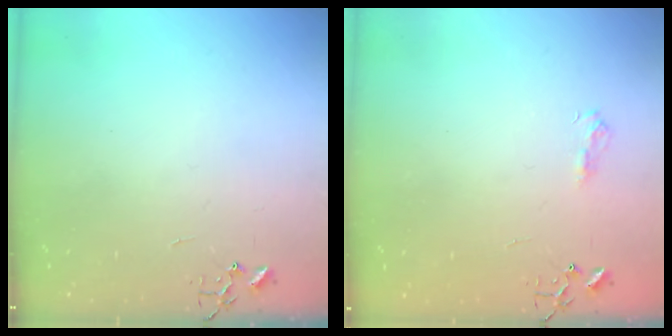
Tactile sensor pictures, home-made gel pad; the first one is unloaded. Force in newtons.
{"total": 7.3, "press": 7.2, "slide": 0.8}